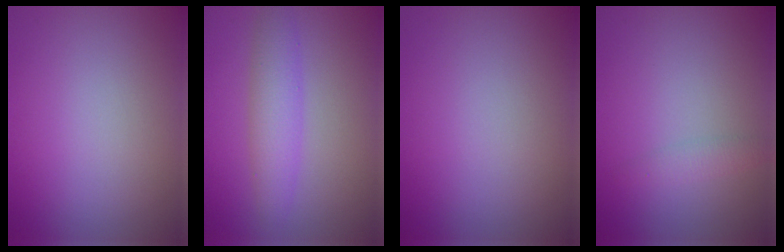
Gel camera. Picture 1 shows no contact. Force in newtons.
{"total": 3.3, "press": 3.3, "slide": 0.1}
{"total": 0.0}
{"total": 1.3, "press": 1.3, "slide": 0.0}